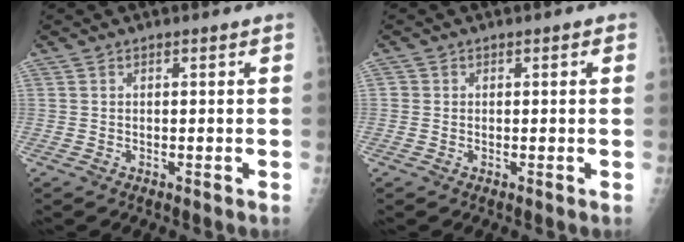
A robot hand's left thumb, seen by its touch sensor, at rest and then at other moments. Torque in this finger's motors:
{"motor_torque": [-0.23, 0.08, -0.08, -0.04, 0.02]}